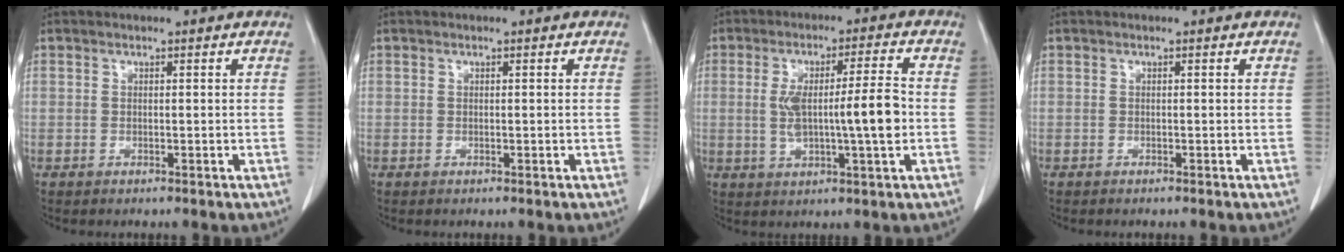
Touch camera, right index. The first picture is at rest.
{"total": 0.0}
{"total": 9.7, "force": [-0.5, 0.7, 9.6], "torque": [-0.168, 0.009, -0.008]}
{"total": 0.0}